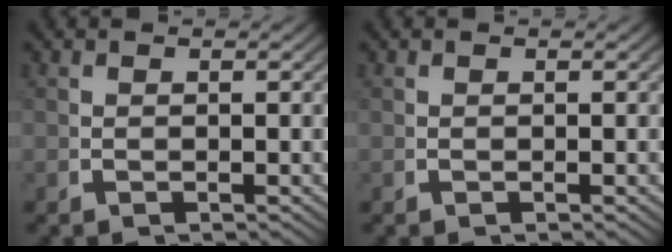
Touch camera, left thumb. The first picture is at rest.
{"total": 0.0}